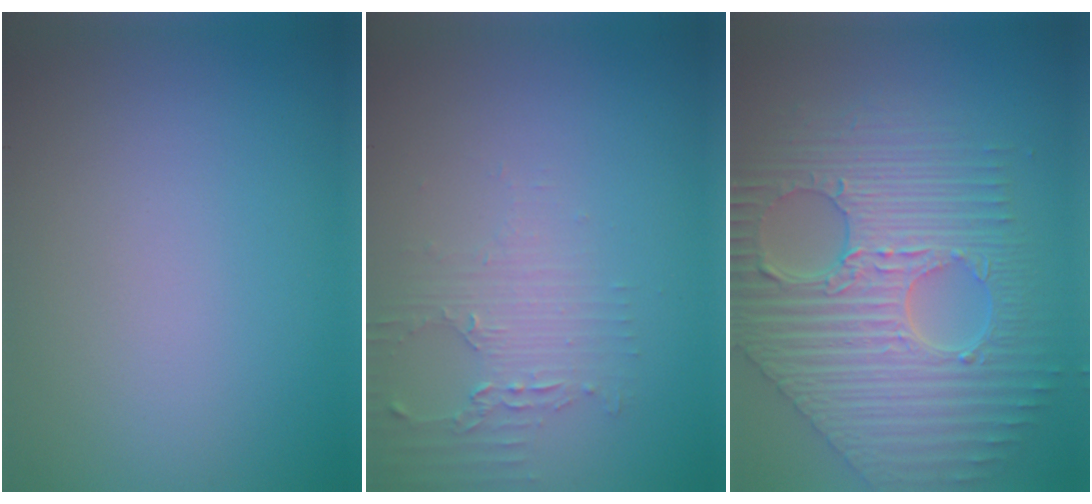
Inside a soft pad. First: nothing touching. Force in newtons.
{"total": 2.1, "press": 2.0, "slide": 0.4}
{"total": 10.1, "press": 7.0, "slide": 7.3}